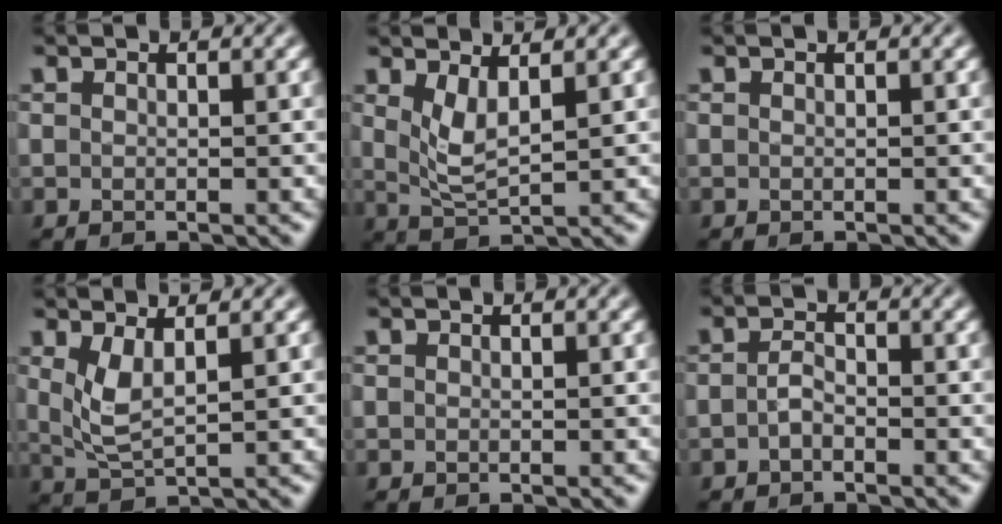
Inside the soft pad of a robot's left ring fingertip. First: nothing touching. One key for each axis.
{"total": 2.8, "fx": 1.3, "fy": 0.8, "fz": 2.3, "tx": -0.052, "ty": -0.011, "tz": 0.030}
{"total": 0.0}
{"total": 2.9, "fx": 1.2, "fy": 0.9, "fz": 2.5, "tx": -0.058, "ty": -0.009, "tz": 0.029}
{"total": 0.0}
{"total": 1.3, "fx": -0.6, "fy": 0.6, "fz": 1.0, "tx": -0.022, "ty": 0.003, "tz": -0.015}